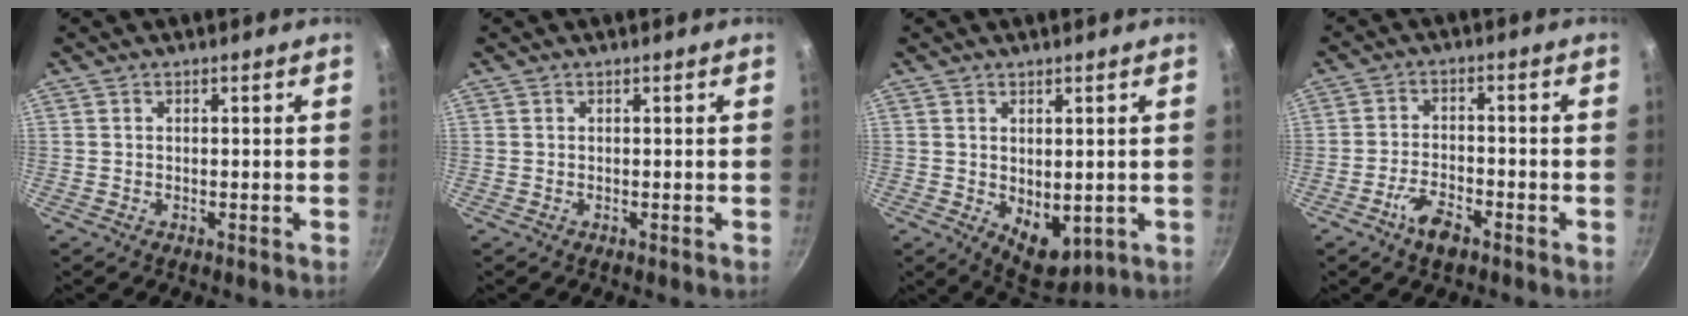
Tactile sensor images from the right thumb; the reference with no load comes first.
{"total": 0.0}
{"total": 6.9, "force": [-0.2, 4.4, 5.4], "torque": [-0.055, -0.016, 0.015]}
{"total": 5.9, "force": [-3.5, 2.5, 4.0], "torque": [-0.071, 0.024, -0.066]}